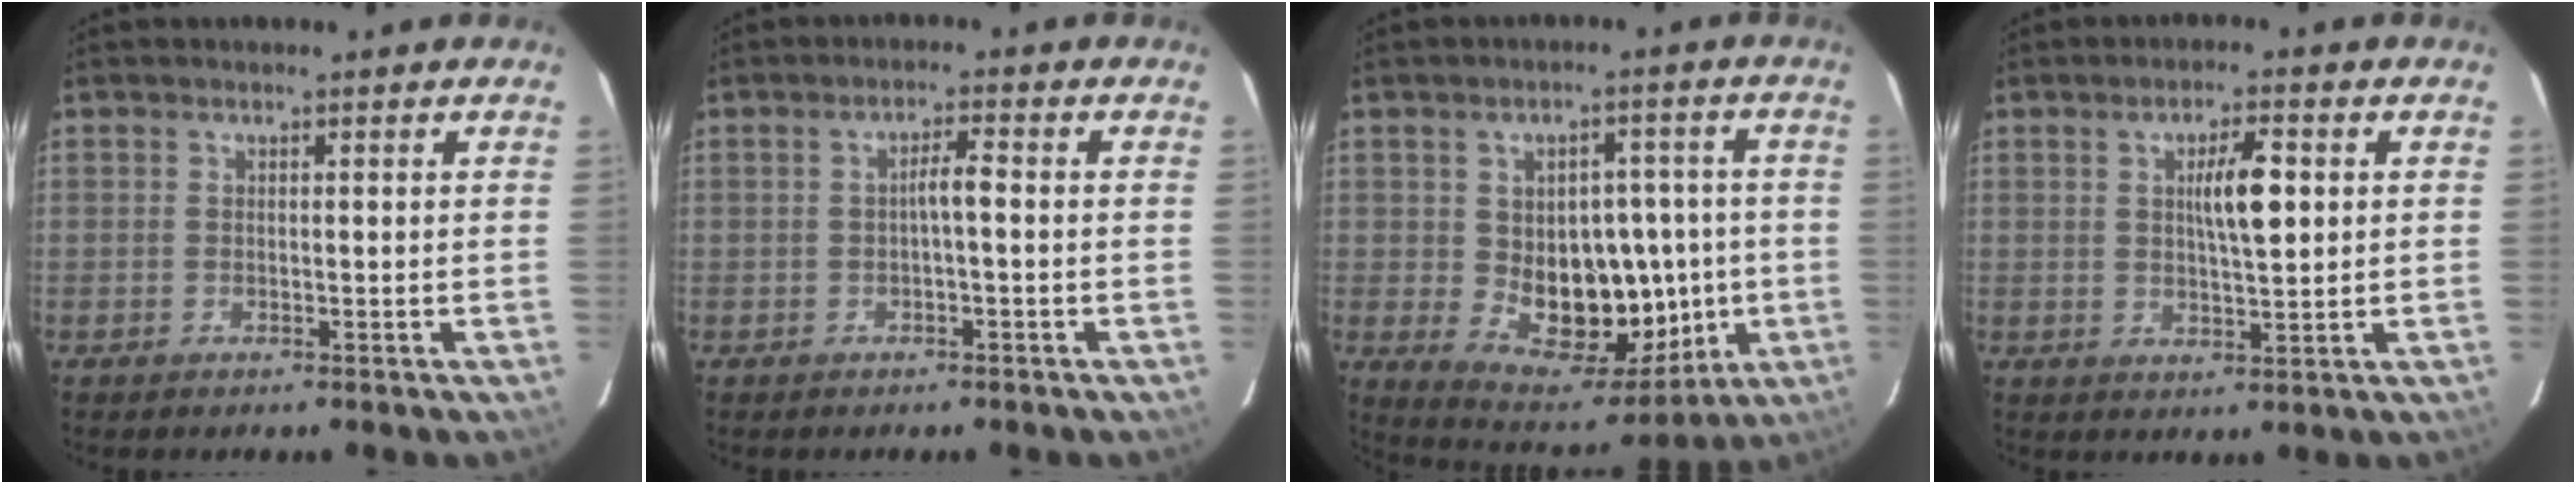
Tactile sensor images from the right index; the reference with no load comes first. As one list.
[{"total": 2.4, "force": [-0.3, 0.2, 2.3], "torque": [-0.037, 0.005, -0.006]}, {"total": 14.8, "force": [-1.3, 8.7, 11.9], "torque": [-0.170, 0.015, 0.006]}, {"total": 5.8, "force": [1.2, 1.0, 5.6], "torque": [-0.095, 0.005, 0.023]}]